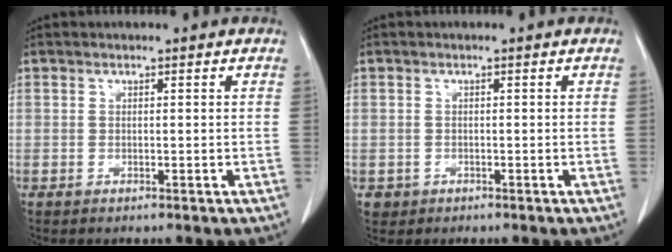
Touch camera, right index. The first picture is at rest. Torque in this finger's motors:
{"motor_torque": [-0.23, 0.13, -0.32, -0.15]}